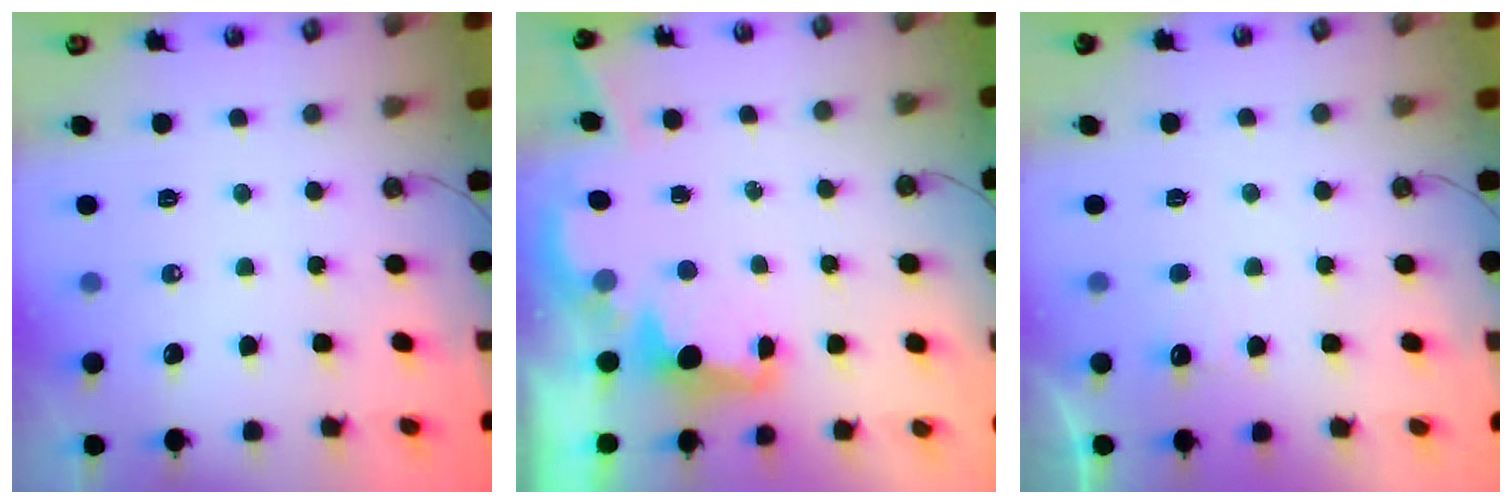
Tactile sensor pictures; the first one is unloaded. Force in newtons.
{"total": 2.9, "press": 2.8, "slide": 0.5}
{"total": 1.5, "press": 1.4, "slide": 0.6}